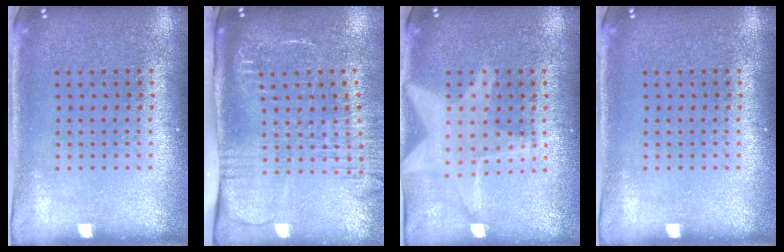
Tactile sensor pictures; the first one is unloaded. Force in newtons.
{"total": 2.6, "press": 2.0, "slide": 1.7}
{"total": 3.0, "press": 3.0, "slide": 0.4}
{"total": 0.0}